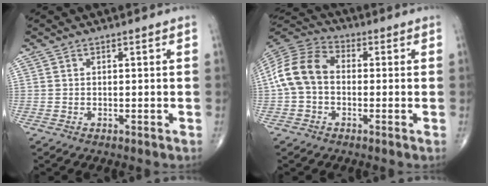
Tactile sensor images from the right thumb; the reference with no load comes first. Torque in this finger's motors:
{"motor_torque": [1.37, 1.35, 0.70, -0.54, 0.38]}